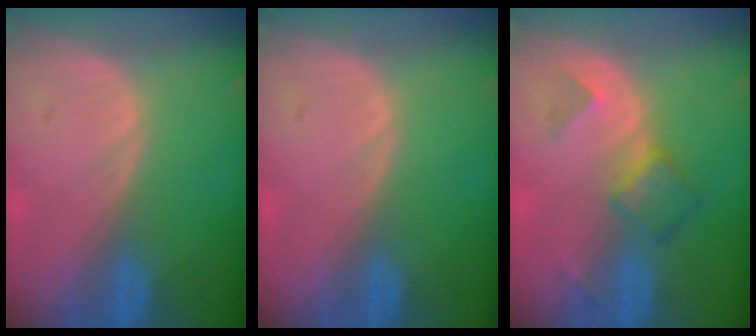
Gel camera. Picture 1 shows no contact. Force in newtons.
{"total": 0.0}
{"total": 4.9, "press": 4.3, "slide": 2.2}